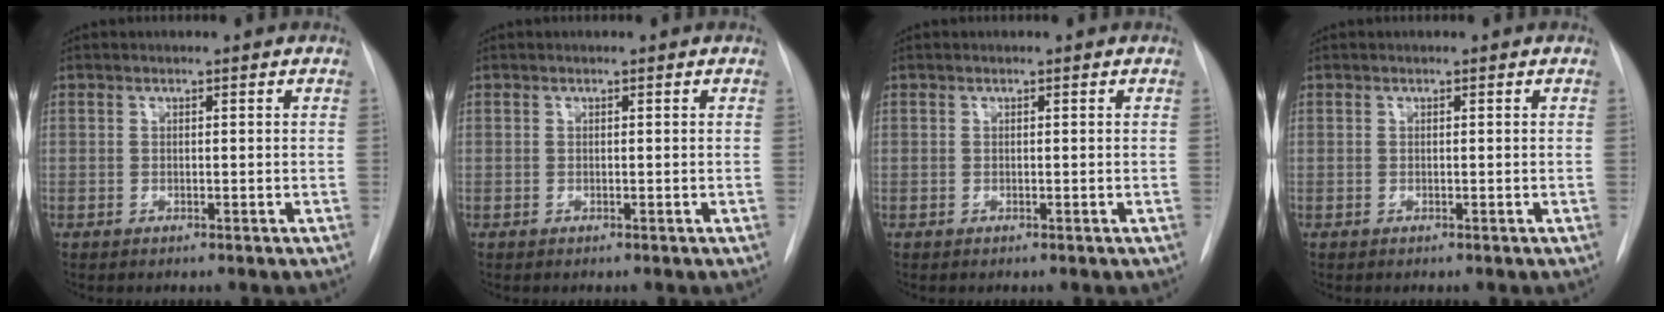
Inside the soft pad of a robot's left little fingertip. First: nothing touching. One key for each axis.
{"total": 0.0}
{"total": 0.0}
{"total": 0.0}